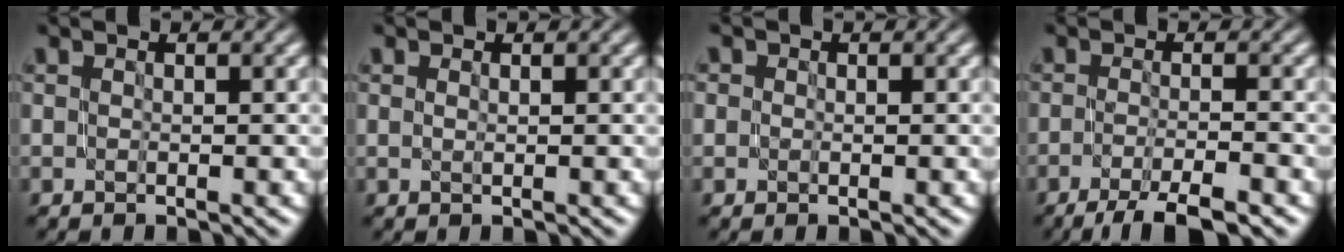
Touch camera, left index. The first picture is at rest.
{"total": 0.0}
{"total": 0.6, "force": [0.2, 0.5, 0.1], "torque": [0.001, -0.003, -0.002]}
{"total": 5.2, "force": [-3.5, 1.0, 3.7], "torque": [-0.055, -0.002, -0.065]}